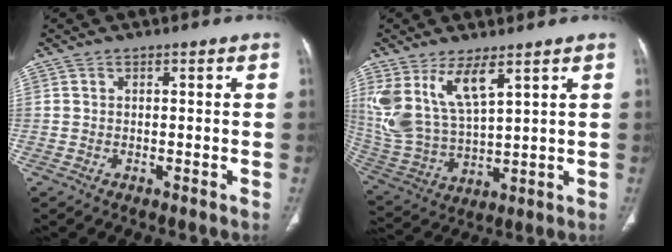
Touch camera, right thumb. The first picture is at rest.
{"total": 12.8, "force": [7.0, 4.9, 9.5], "torque": [-0.194, -0.032, 0.161]}